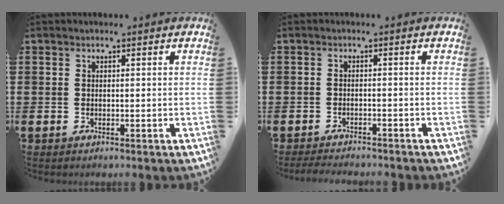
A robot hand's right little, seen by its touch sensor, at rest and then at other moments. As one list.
[{"total": 1.5, "force": [-1.5, 0.0, 0.2], "torque": [-0.007, 0.003, -0.031]}]